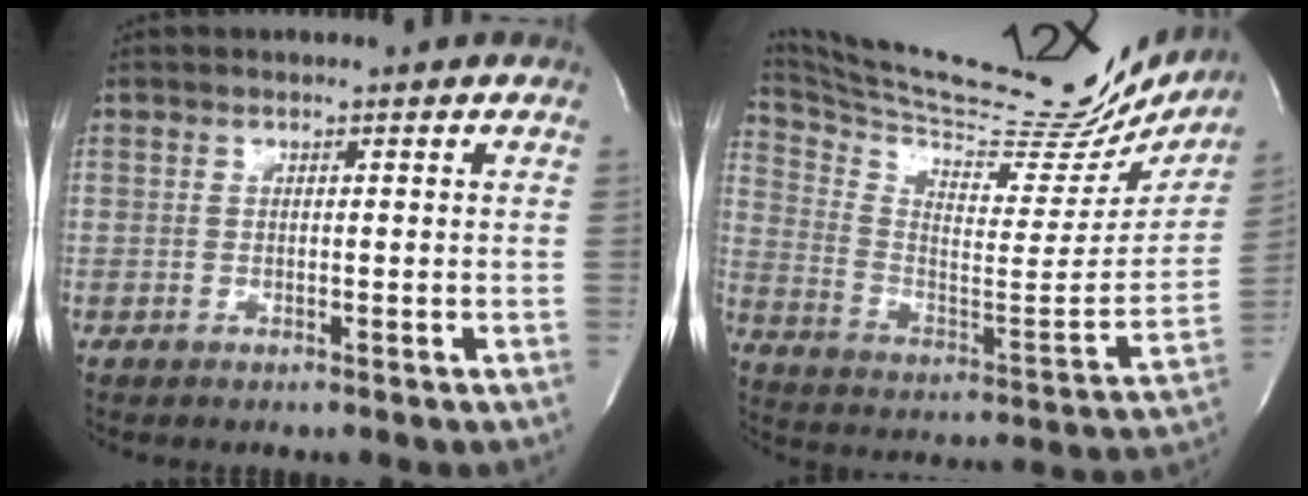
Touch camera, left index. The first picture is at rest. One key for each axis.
{"total": 31.2, "fx": 27.9, "fy": 5.8, "fz": 12.8, "tx": -0.221, "ty": -0.074, "tz": 0.383}